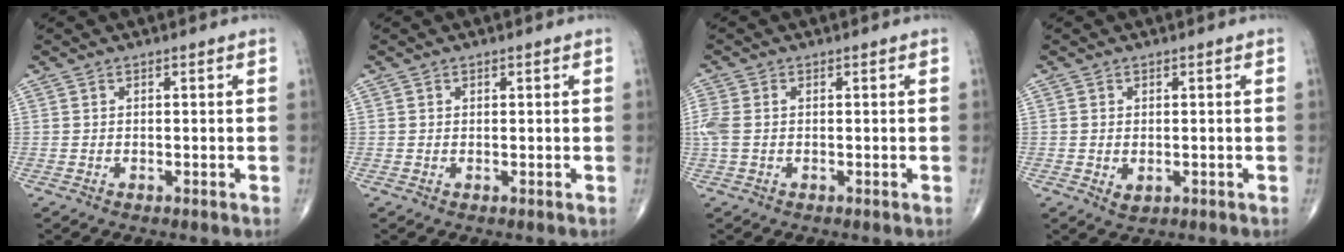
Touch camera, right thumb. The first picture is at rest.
{"total": 0.0}
{"total": 4.0, "force": [-0.1, 2.6, 3.0], "torque": [-0.102, 0.011, -0.001]}
{"total": 2.1, "force": [-0.3, 1.4, 1.5], "torque": [-0.025, -0.005, 0.000]}